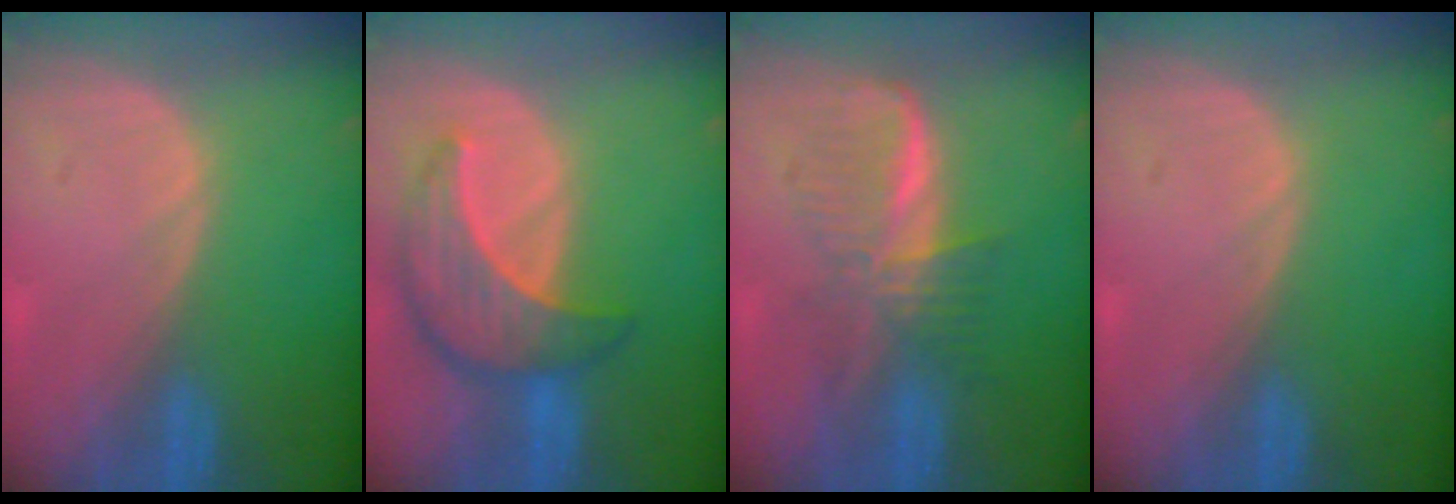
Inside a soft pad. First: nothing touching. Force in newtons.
{"total": 8.6, "press": 7.7, "slide": 3.7}
{"total": 6.2, "press": 6.1, "slide": 0.8}
{"total": 0.0}